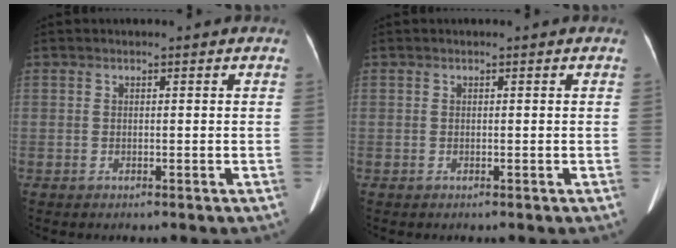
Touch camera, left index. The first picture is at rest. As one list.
[{"total": 0.0}]